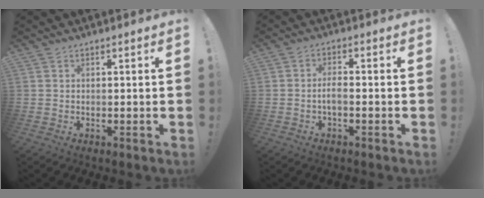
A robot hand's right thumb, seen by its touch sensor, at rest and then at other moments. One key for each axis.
{"total": 3.4, "fx": -1.2, "fy": 1.0, "fz": 3.0, "tx": -0.064, "ty": -0.003, "tz": -0.024}